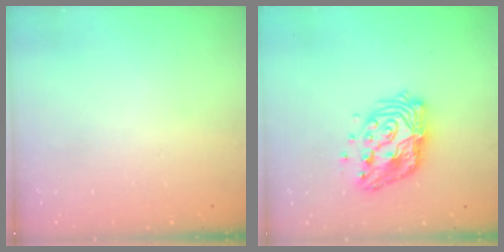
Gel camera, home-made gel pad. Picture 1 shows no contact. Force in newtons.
{"total": 14.1, "press": 14.1, "slide": 1.1}